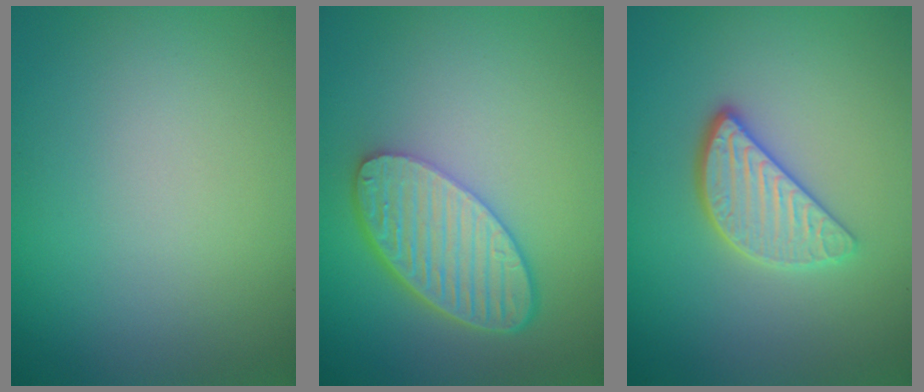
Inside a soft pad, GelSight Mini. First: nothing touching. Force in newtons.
{"total": 6.1, "press": 4.7, "slide": 3.9}
{"total": 3.5, "press": 2.9, "slide": 2.0}